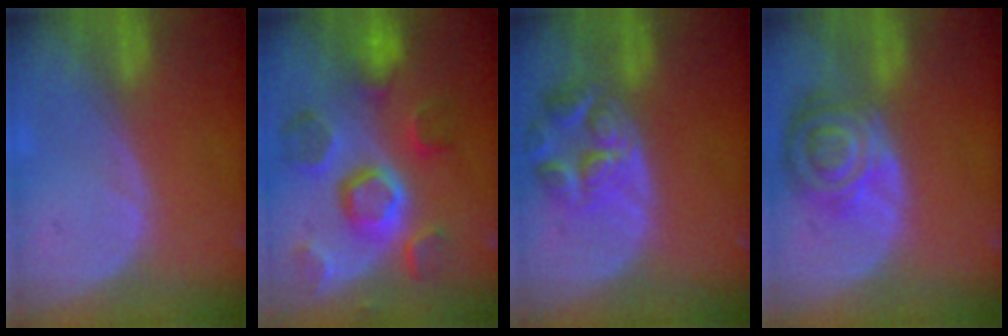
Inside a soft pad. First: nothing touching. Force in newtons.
{"total": 11.1, "press": 9.9, "slide": 4.9}
{"total": 7.7, "press": 6.8, "slide": 3.5}
{"total": 8.4, "press": 7.4, "slide": 4.0}